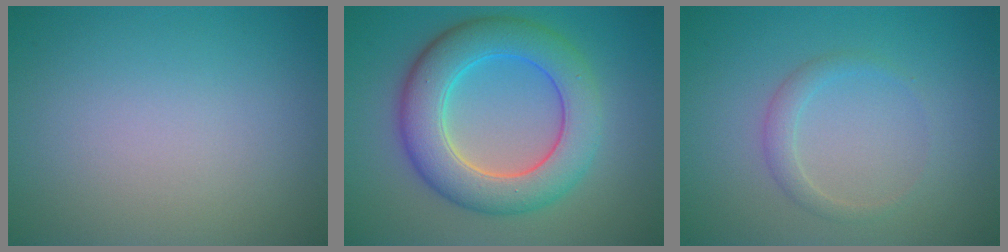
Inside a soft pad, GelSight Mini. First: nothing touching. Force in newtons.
{"total": 7.9, "press": 7.8, "slide": 0.6}
{"total": 1.5, "press": 1.5, "slide": 0.0}